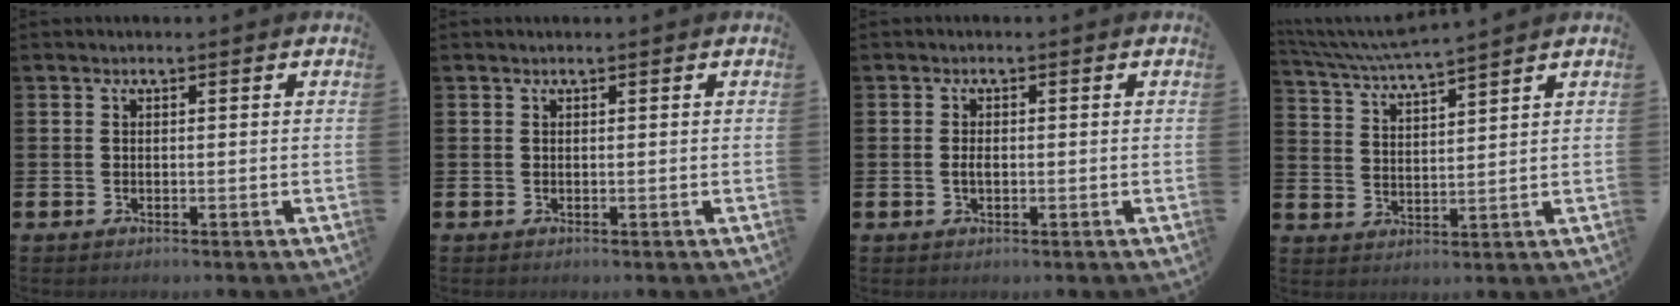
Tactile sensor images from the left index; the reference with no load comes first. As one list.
[{"total": 0.0}, {"total": 1.3, "force": [-0.1, 0.7, 1.1], "torque": [-0.020, 0.004, -0.005]}, {"total": 5.1, "force": [4.9, -0.2, 1.3], "torque": [-0.049, -0.029, 0.086]}]